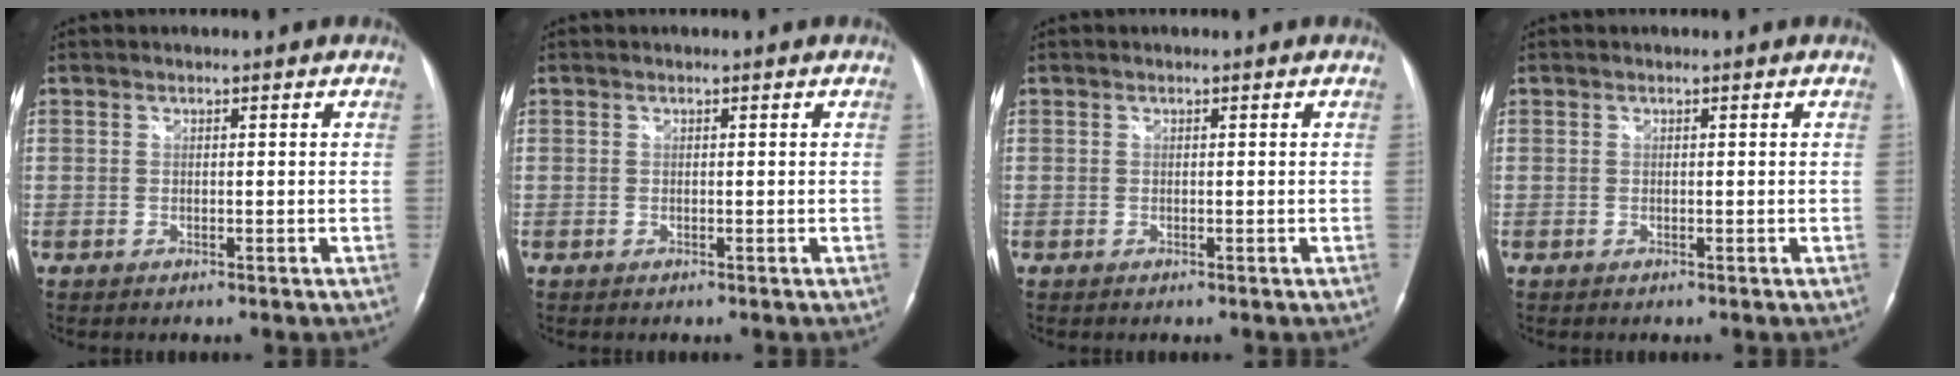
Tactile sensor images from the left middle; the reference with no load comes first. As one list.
[{"total": 0.0}, {"total": 0.0}, {"total": 0.0}]